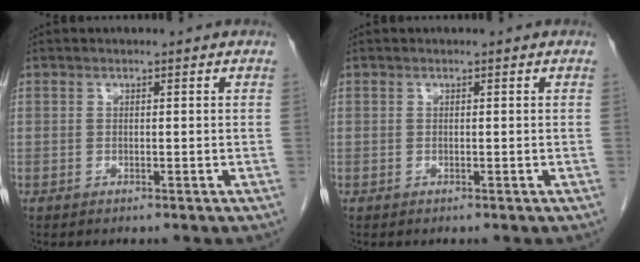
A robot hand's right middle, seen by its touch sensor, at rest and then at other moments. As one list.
[{"total": 0.0}]